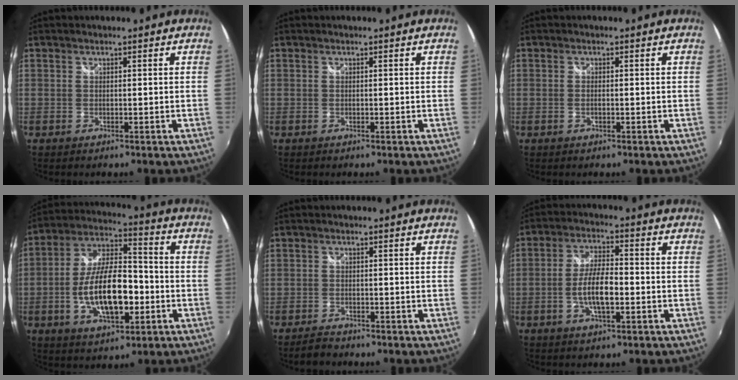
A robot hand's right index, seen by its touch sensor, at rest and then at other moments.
{"total": 0.0}
{"total": 0.7, "force": [-0.2, 0.3, 0.6], "torque": [-0.014, 0.000, -0.005]}
{"total": 16.3, "force": [-4.0, 7.0, 14.1], "torque": [-0.274, 0.006, -0.064]}
{"total": 2.6, "force": [-2.2, 1.1, 0.6], "torque": [-0.023, 0.000, -0.041]}
{"total": 7.5, "force": [-2.0, 2.4, 6.9], "torque": [-0.134, 0.002, -0.035]}